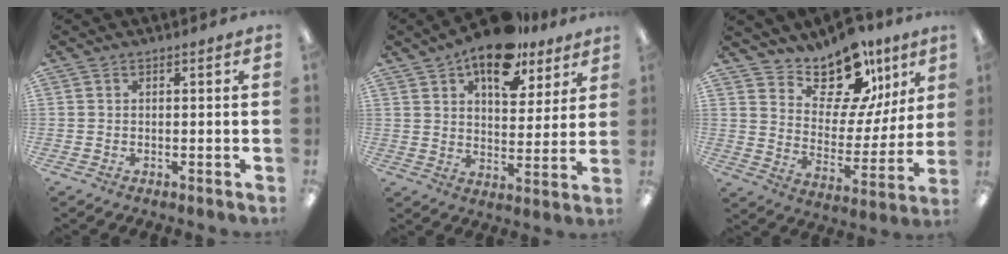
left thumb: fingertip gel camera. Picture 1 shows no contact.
{"total": 15.7, "force": [10.8, 7.7, 8.4], "torque": [-0.115, -0.059, 0.186]}
{"total": 15.3, "force": [12.1, 7.1, 6.0], "torque": [-0.099, -0.093, 0.215]}